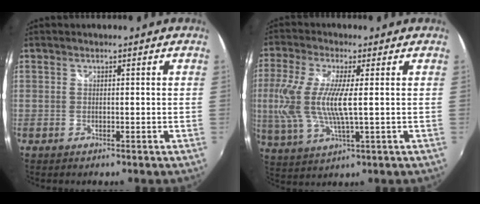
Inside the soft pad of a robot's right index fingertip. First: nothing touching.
{"total": 12.4, "force": [0.3, 2.8, 12.0], "torque": [-0.250, -0.008, 0.009]}